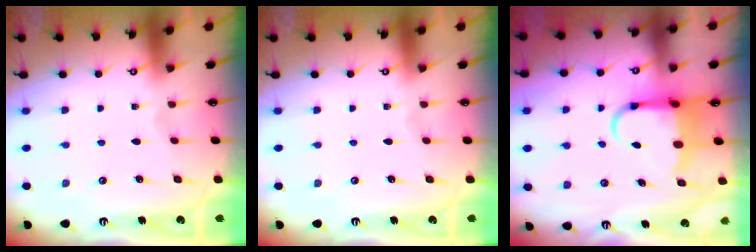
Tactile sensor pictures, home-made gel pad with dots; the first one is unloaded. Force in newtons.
{"total": 0.0}
{"total": 6.3, "press": 6.1, "slide": 1.6}